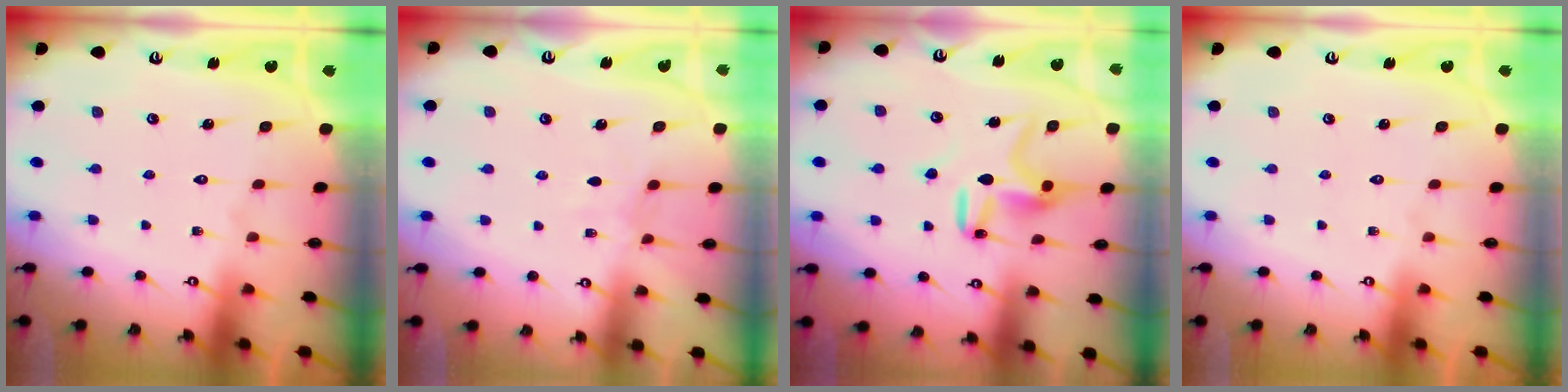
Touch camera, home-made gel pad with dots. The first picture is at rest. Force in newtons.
{"total": 2.9, "press": 2.8, "slide": 0.4}
{"total": 10.2, "press": 10.2, "slide": 0.5}
{"total": 0.0}